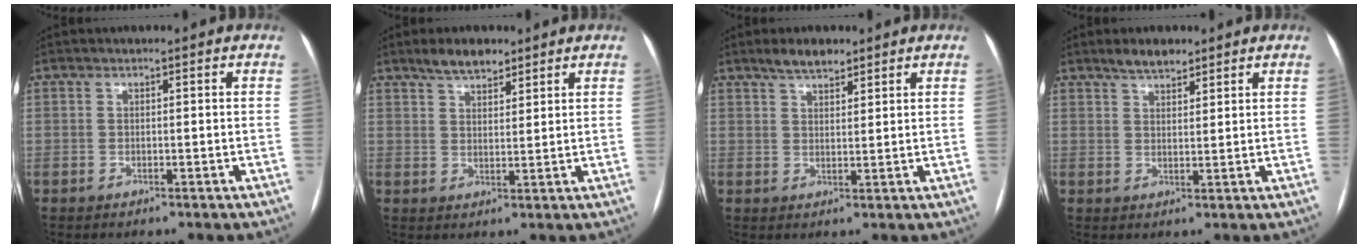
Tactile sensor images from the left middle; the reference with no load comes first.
{"total": 4.8, "force": [3.9, 1.8, 2.2], "torque": [-0.042, 0.006, 0.069]}
{"total": 4.0, "force": [3.3, 1.4, 1.9], "torque": [-0.038, 0.006, 0.058]}
{"total": 3.7, "force": [3.1, 1.3, 1.6], "torque": [-0.031, 0.005, 0.053]}